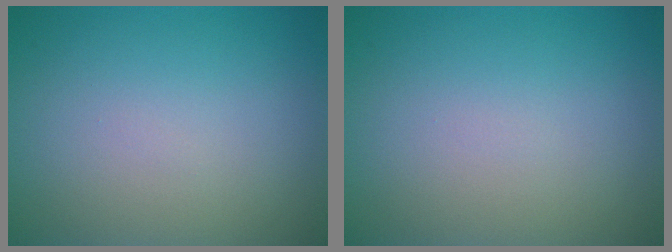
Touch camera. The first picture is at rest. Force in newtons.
{"total": 0.0}